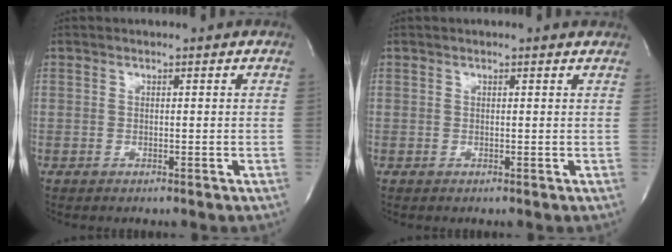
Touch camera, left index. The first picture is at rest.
{"total": 1.4, "force": [1.2, 0.2, 0.6], "torque": [-0.013, 0.008, 0.010]}